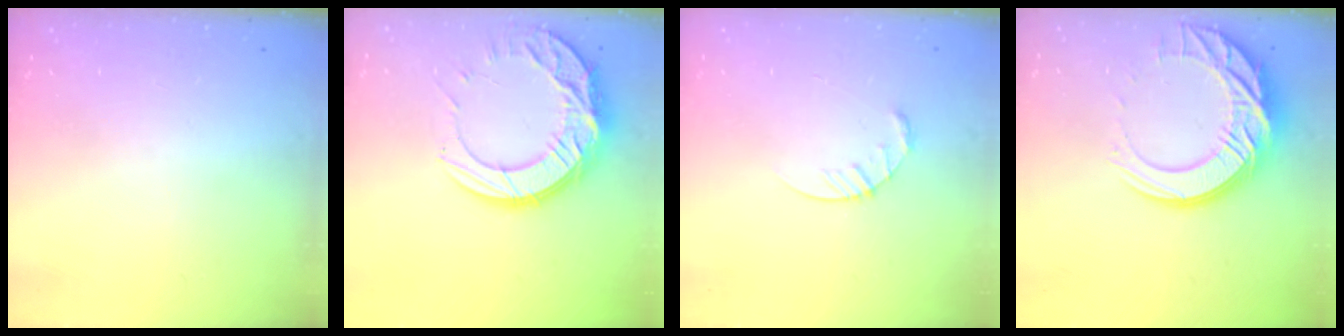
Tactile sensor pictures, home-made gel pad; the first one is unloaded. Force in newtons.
{"total": 17.2, "press": 17.2, "slide": 1.0}
{"total": 4.5, "press": 4.5, "slide": 0.5}
{"total": 18.7, "press": 18.6, "slide": 1.8}